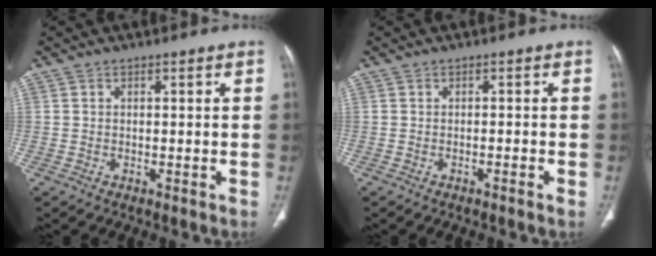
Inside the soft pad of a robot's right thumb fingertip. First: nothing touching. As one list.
[{"total": 1.0, "force": [-0.6, -0.1, 0.8], "torque": [-0.021, 0.004, -0.010]}]